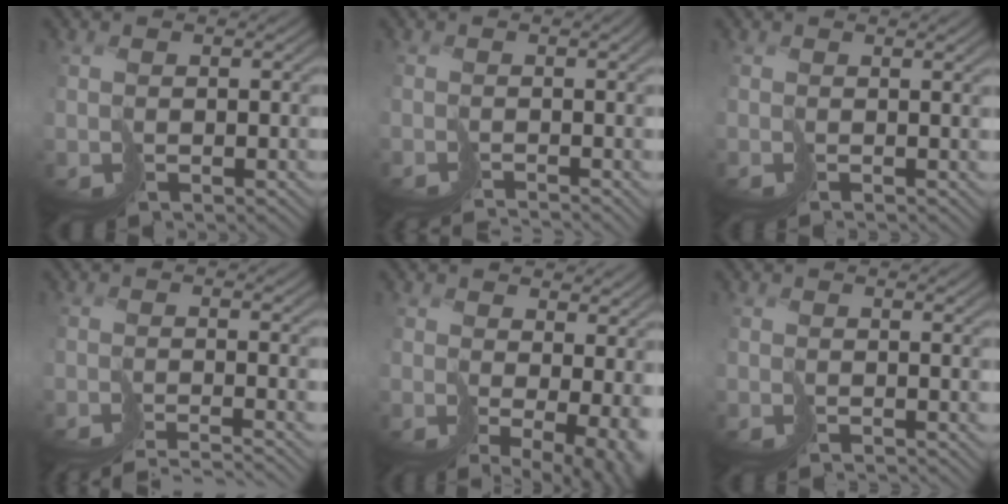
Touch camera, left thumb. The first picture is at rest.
{"total": 2.8, "force": [-2.3, -0.6, 1.4], "torque": [-0.008, -0.002, -0.041]}
{"total": 1.1, "force": [0.2, -0.5, 1.0], "torque": [-0.007, -0.005, 0.005]}
{"total": 4.9, "force": [-4.6, -0.9, 1.5], "torque": [-0.007, -0.005, -0.068]}
{"total": 9.4, "force": [0.1, 4.7, 8.1], "torque": [-0.132, -0.039, 0.054]}
{"total": 0.8, "force": [0.0, -0.5, 0.6], "torque": [-0.002, -0.005, 0.000]}